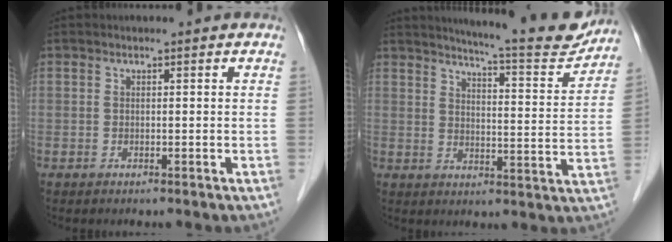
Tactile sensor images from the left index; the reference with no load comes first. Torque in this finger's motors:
{"motor_torque": [0.53, -0.60, 0.23, 0.02]}